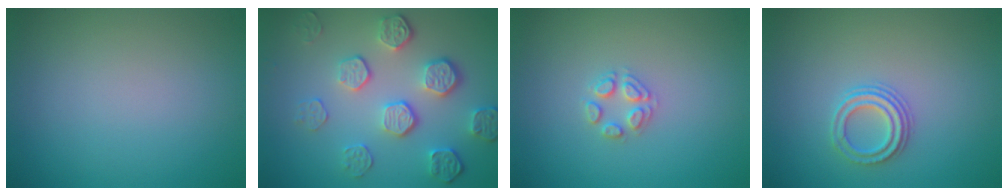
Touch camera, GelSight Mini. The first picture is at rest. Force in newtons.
{"total": 5.4, "press": 4.0, "slide": 3.7}
{"total": 2.0, "press": 2.0, "slide": 0.1}
{"total": 2.4, "press": 2.2, "slide": 0.8}